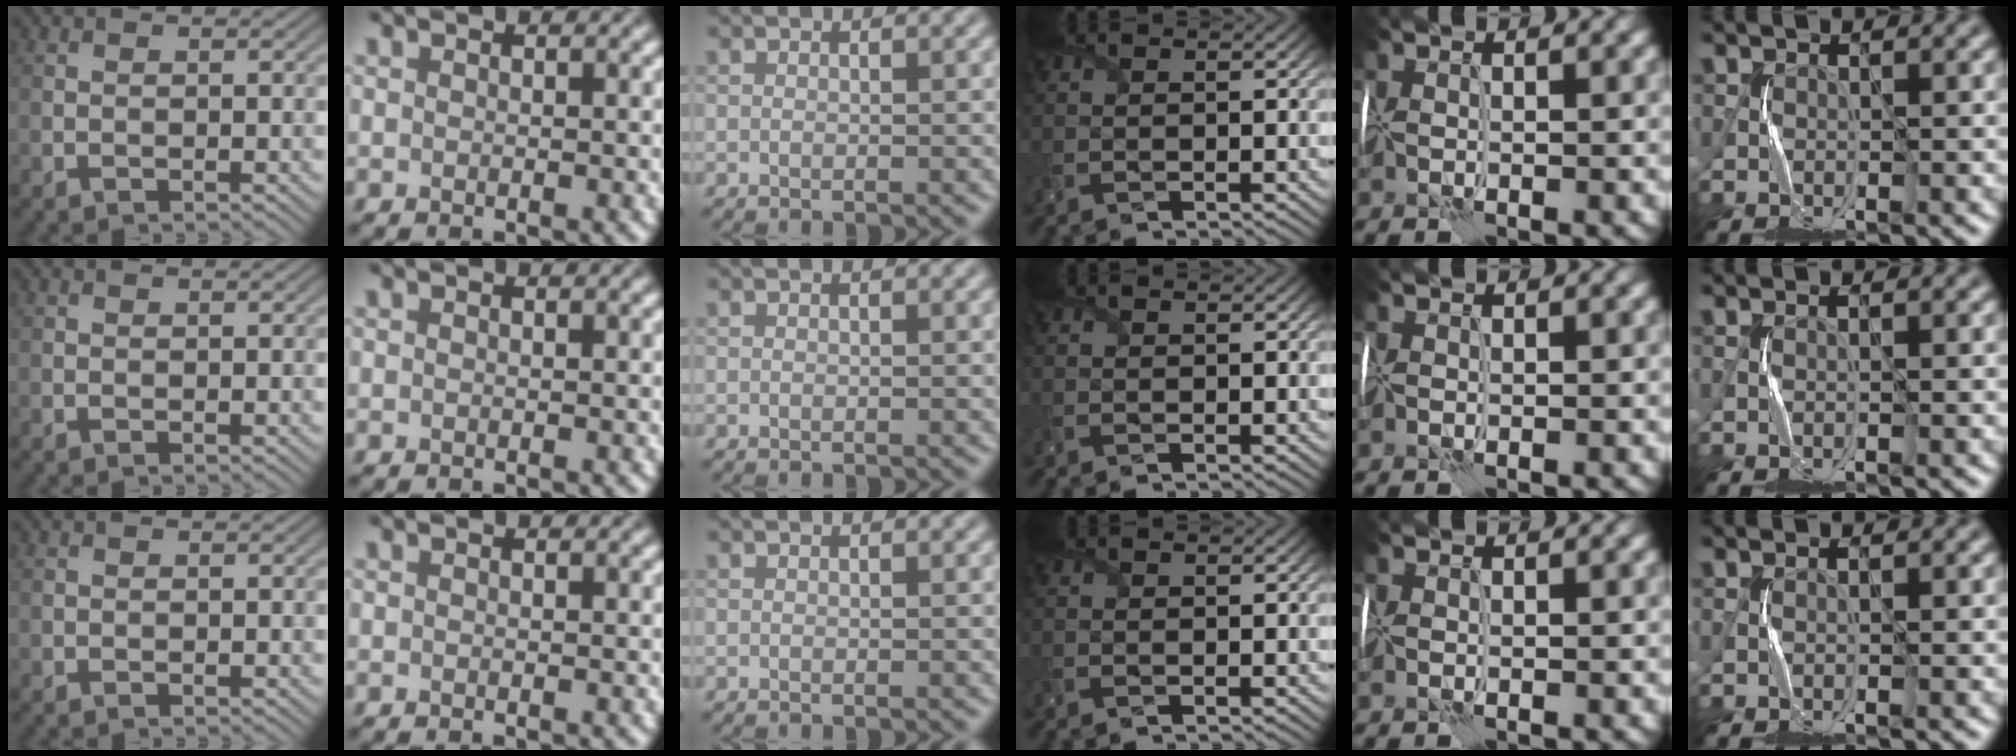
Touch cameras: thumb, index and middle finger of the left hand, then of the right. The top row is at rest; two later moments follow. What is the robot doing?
{"motion": "wrap", "object": "receipt paper"}